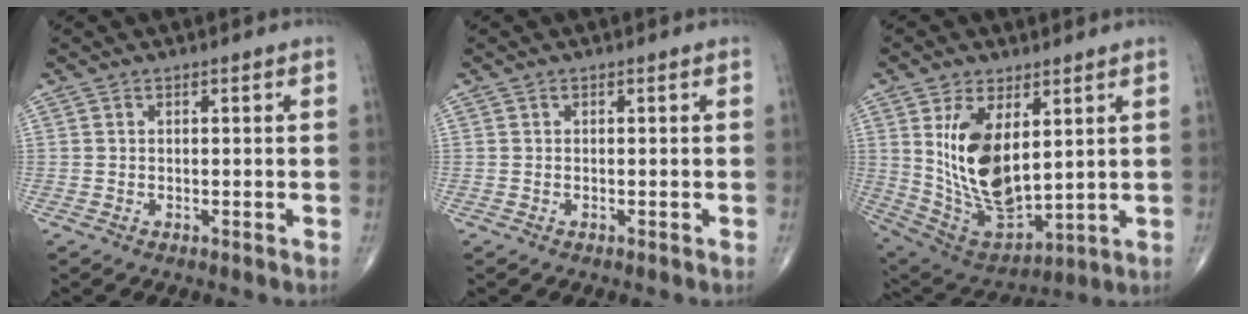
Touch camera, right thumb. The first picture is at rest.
{"total": 0.0}
{"total": 16.6, "force": [4.0, 8.7, 13.6], "torque": [-0.234, -0.024, 0.100]}